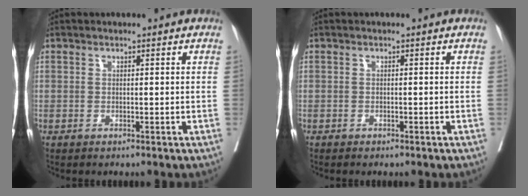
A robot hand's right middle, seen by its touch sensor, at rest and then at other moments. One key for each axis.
{"total": 0.8, "fx": -0.6, "fy": 0.3, "fz": 0.3, "tx": -0.008, "ty": 0.000, "tz": -0.009}